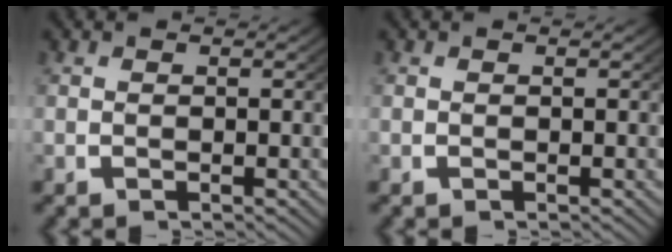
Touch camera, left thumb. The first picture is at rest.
{"total": 0.0}